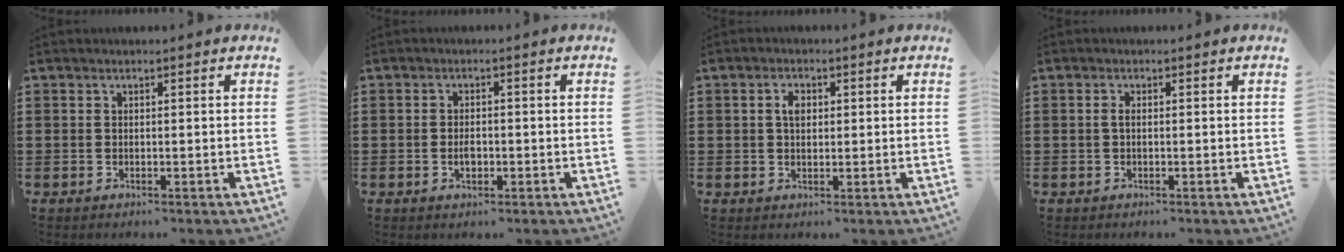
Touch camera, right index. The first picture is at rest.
{"total": 2.1, "force": [-0.5, 1.1, 1.7], "torque": [-0.032, 0.002, -0.010]}
{"total": 2.5, "force": [0.5, 1.6, 1.9], "torque": [-0.042, 0.008, 0.008]}
{"total": 1.1, "force": [-0.2, 0.4, 1.0], "torque": [-0.020, -0.001, -0.003]}